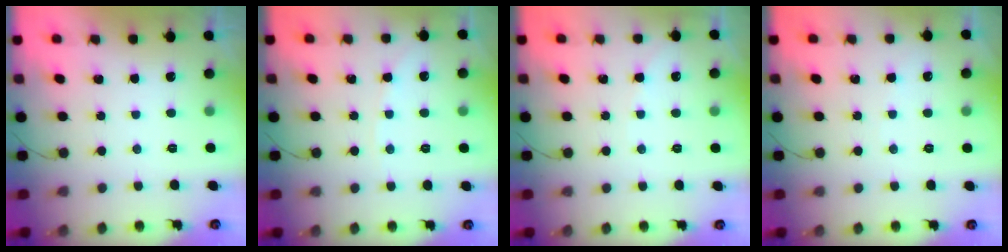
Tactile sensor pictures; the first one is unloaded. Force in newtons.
{"total": 2.1, "press": 2.1, "slide": 0.3}
{"total": 4.0, "press": 4.0, "slide": 0.6}
{"total": 1.9, "press": 1.8, "slide": 0.2}